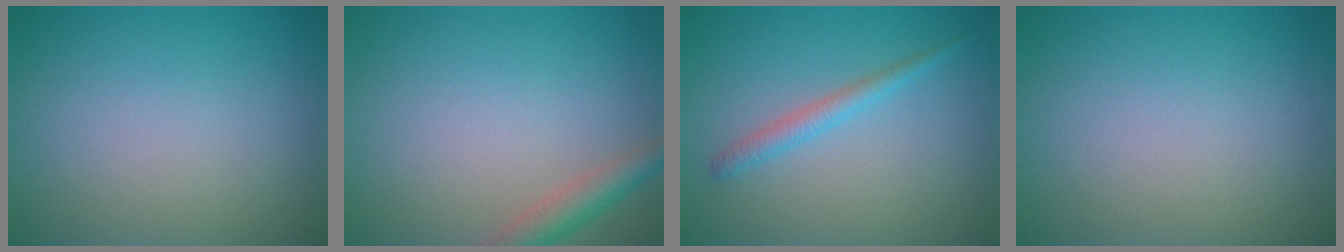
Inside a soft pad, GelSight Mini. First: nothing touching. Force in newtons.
{"total": 2.9, "press": 2.9, "slide": 0.1}
{"total": 1.7, "press": 1.7, "slide": 0.2}
{"total": 0.0}